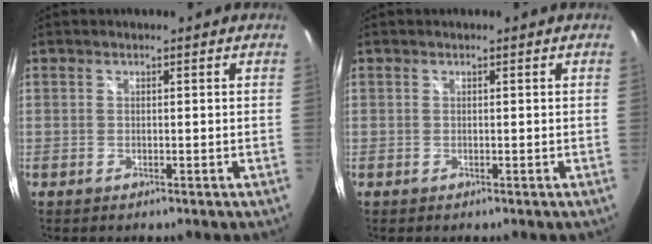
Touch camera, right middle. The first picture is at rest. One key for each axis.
{"total": 0.0}